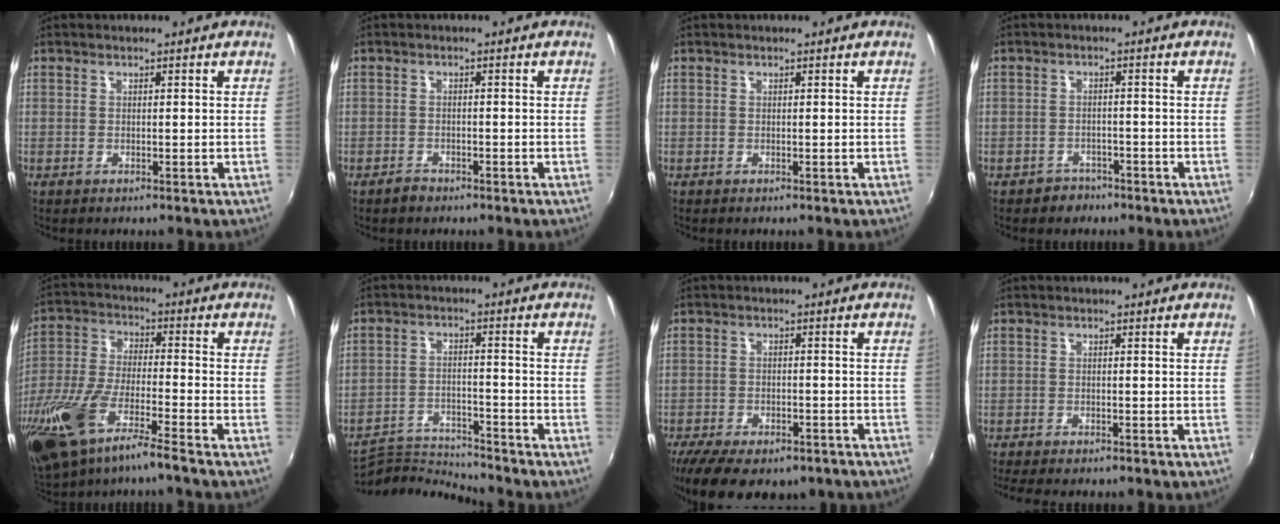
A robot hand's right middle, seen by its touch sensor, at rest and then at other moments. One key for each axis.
{"total": 1.7, "fx": -1.5, "fy": 0.8, "fz": 0.4, "tx": -0.010, "ty": 0.000, "tz": -0.026}
{"total": 0.0}
{"total": 3.2, "fx": -2.3, "fy": 2.2, "fz": -0.1, "tx": -0.009, "ty": 0.008, "tz": -0.035}
{"total": 17.5, "fx": -11.4, "fy": 3.6, "fz": 12.7, "tx": -0.274, "ty": -0.046, "tz": -0.215}
{"total": 8.6, "fx": -8.6, "fy": -0.1, "fz": 0.1, "tx": -0.024, "ty": 0.007, "tz": -0.163}
{"total": 15.7, "fx": -11.3, "fy": 6.7, "fz": 8.5, "tx": -0.186, "ty": -0.038, "tz": -0.165}
{"total": 6.2, "fx": -5.4, "fy": 1.2, "fz": 2.9, "tx": -0.067, "ty": -0.022, "tz": -0.086}